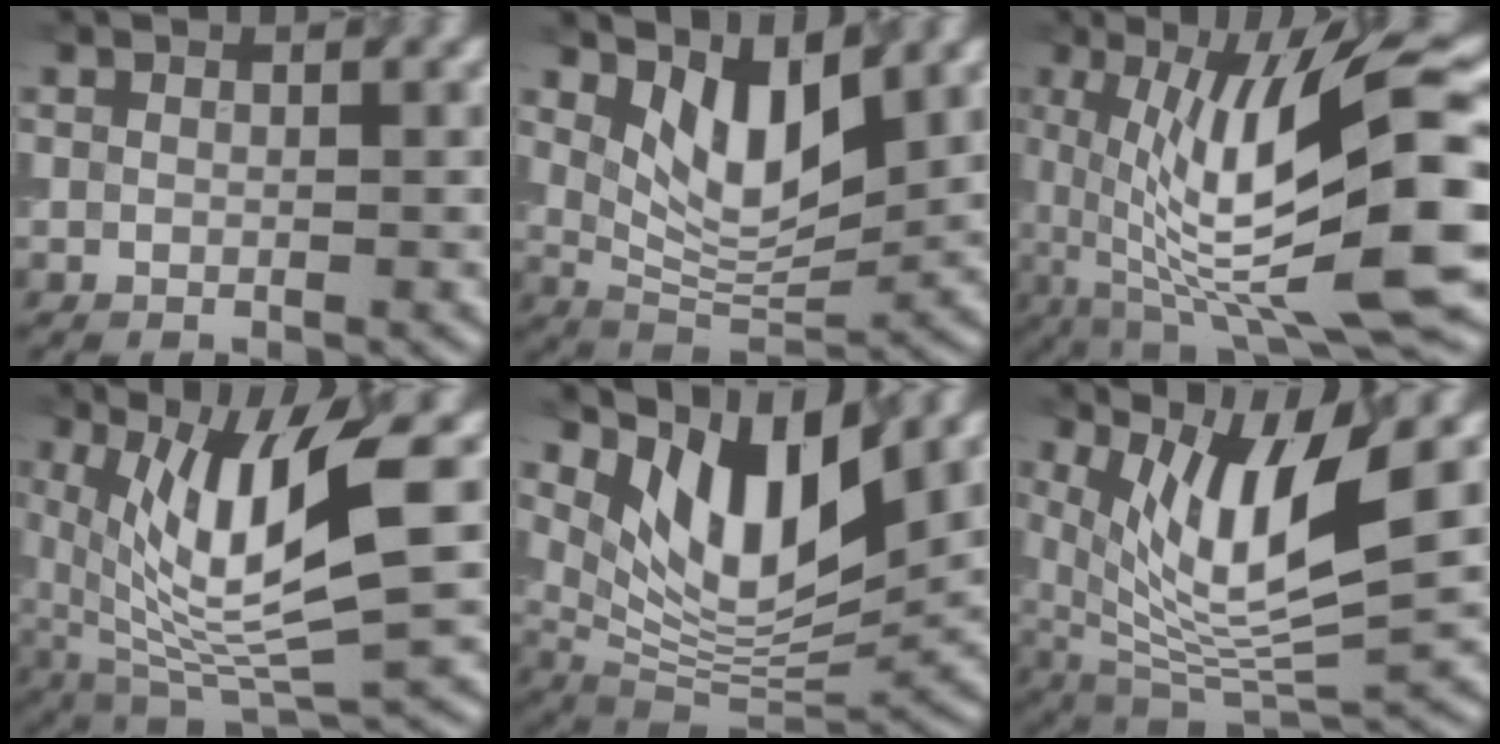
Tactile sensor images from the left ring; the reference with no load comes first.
{"total": 5.7, "force": [2.6, 2.5, 4.4], "torque": [-0.084, -0.015, 0.051]}
{"total": 13.4, "force": [0.2, 3.1, 13.0], "torque": [-0.204, 0.003, 0.009]}
{"total": 9.5, "force": [2.1, 2.6, 8.9], "torque": [-0.164, -0.015, 0.047]}
{"total": 9.7, "force": [5.1, 3.7, 7.4], "torque": [-0.123, -0.016, 0.098]}
{"total": 9.4, "force": [3.2, 3.0, 8.4], "torque": [-0.155, -0.013, 0.063]}